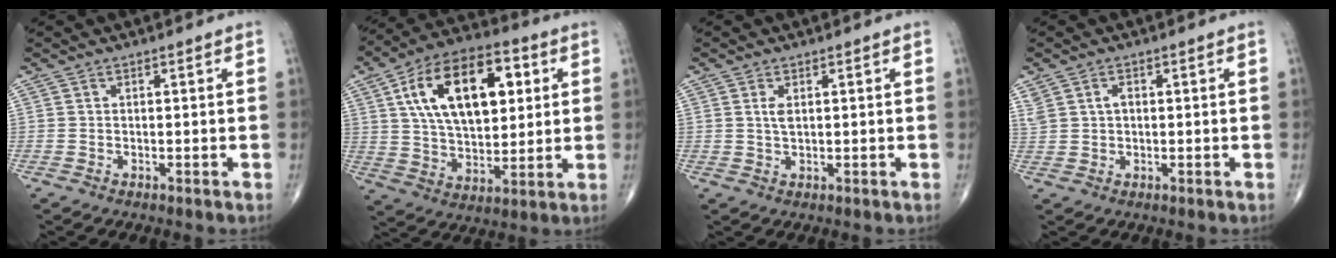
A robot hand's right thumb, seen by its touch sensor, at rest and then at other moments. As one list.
[{"total": 21.5, "force": [6.3, 11.6, 17.0], "torque": [-0.254, -0.002, 0.104]}, {"total": 2.2, "force": [0.7, 1.0, 1.8], "torque": [-0.036, -0.002, 0.016]}, {"total": 3.2, "force": [1.1, 2.2, 2.1], "torque": [-0.042, 0.008, 0.027]}]